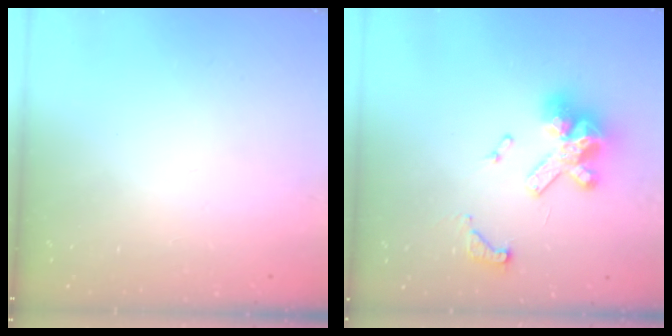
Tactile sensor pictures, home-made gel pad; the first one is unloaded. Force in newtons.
{"total": 14.5, "press": 14.5, "slide": 0.9}